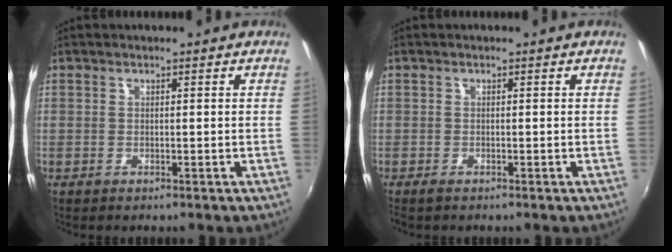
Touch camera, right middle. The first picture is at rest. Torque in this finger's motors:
{"motor_torque": [0.07, -0.08, 0.02, 0.00]}